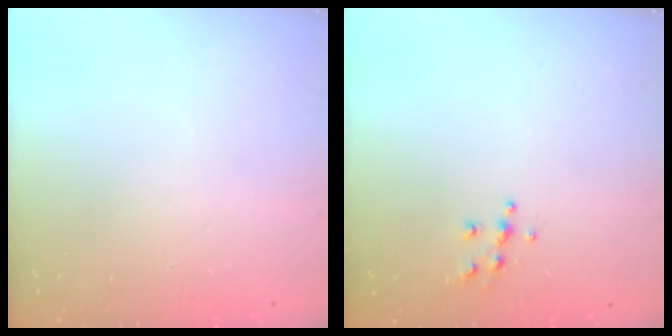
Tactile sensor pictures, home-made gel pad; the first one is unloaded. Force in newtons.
{"total": 5.7, "press": 5.7, "slide": 0.6}